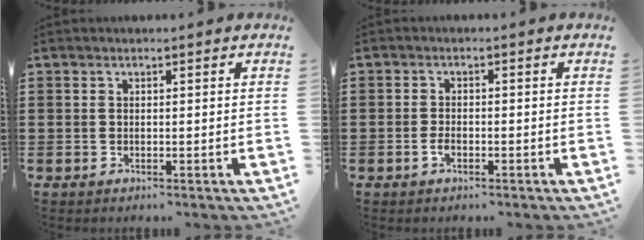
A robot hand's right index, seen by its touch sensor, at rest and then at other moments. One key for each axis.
{"total": 1.8, "fx": -0.9, "fy": 0.8, "fz": 1.3, "tx": -0.026, "ty": -0.001, "tz": -0.016}